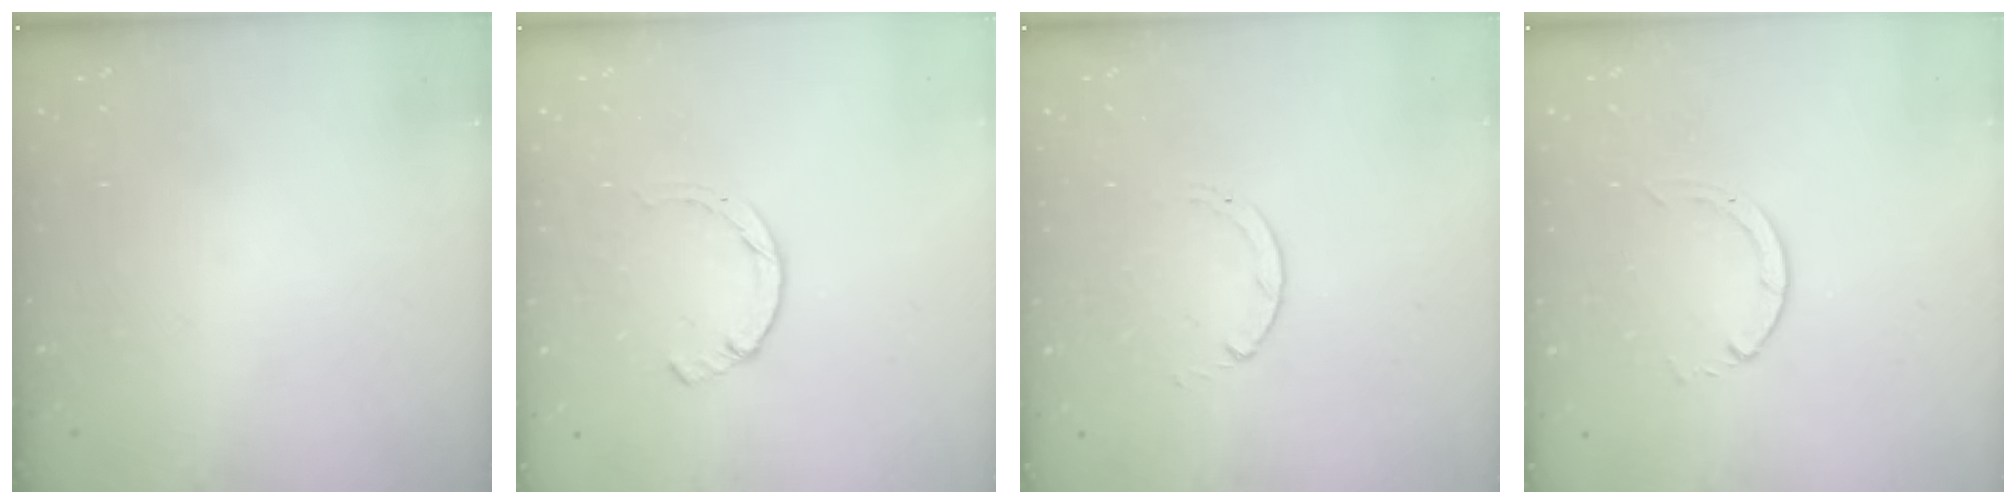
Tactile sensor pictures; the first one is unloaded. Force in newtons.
{"total": 2.3, "press": 2.3, "slide": 0.5}
{"total": 0.7, "press": 0.7, "slide": 0.1}
{"total": 1.3, "press": 1.2, "slide": 0.3}